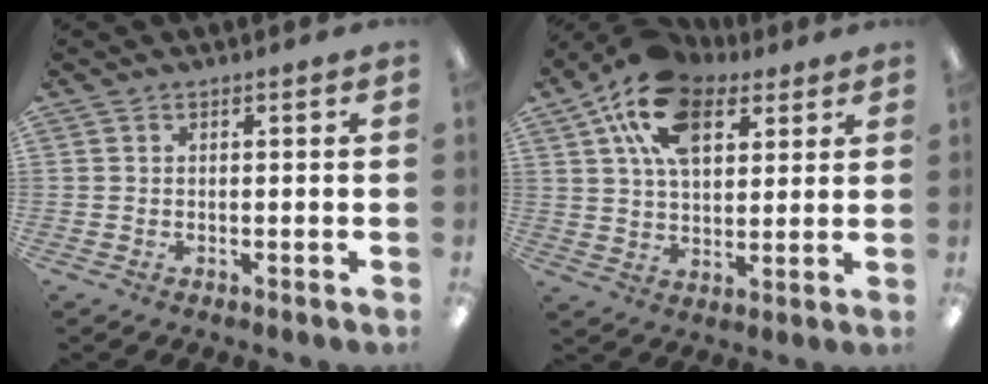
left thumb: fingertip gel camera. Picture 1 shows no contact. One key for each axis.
{"total": 16.2, "fx": 8.6, "fy": 9.3, "fz": 10.1, "tx": -0.189, "ty": -0.009, "tz": 0.158}